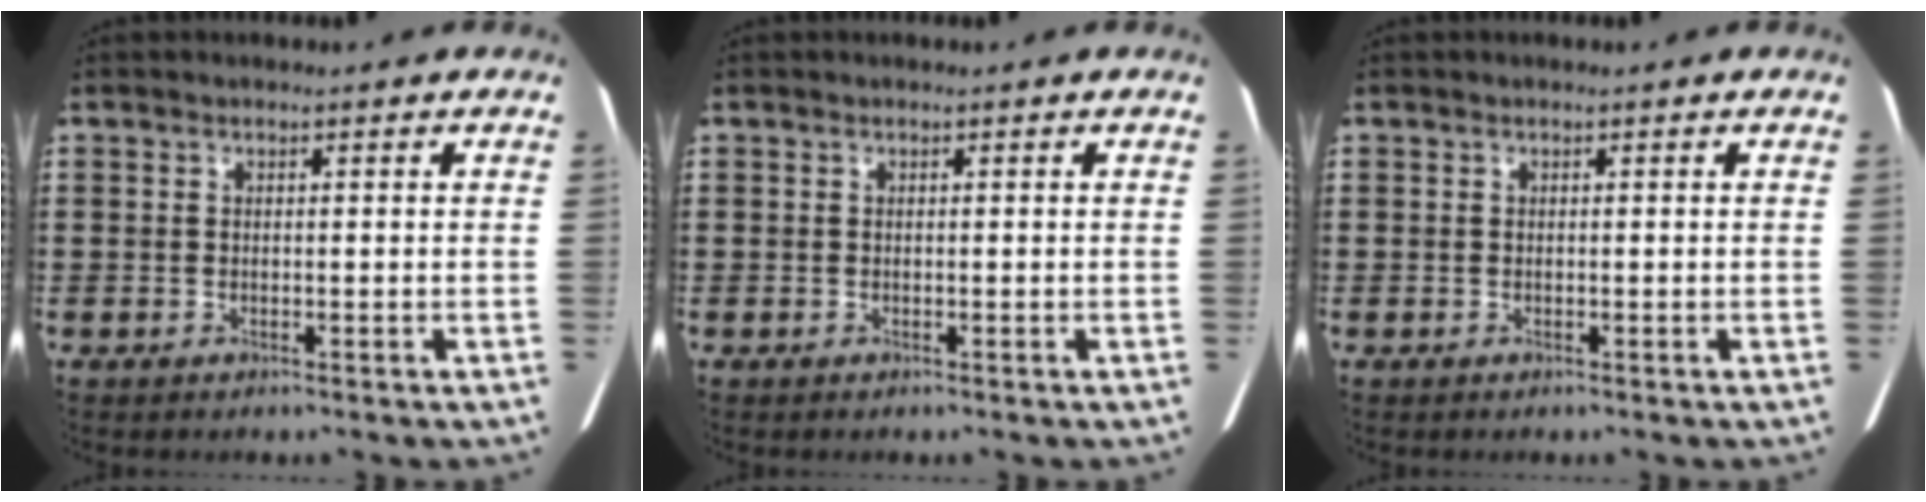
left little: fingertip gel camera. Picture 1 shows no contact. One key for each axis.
{"total": 0.0}
{"total": 0.0}